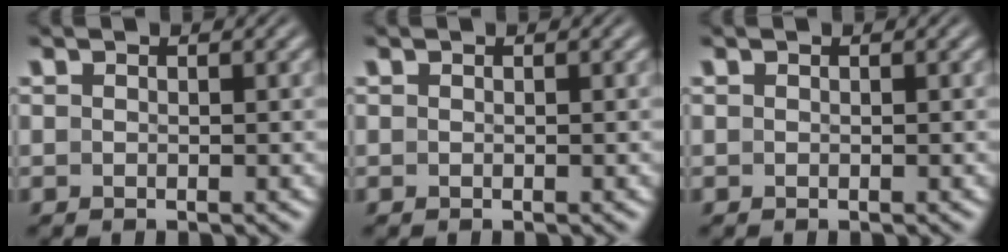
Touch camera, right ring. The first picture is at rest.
{"total": 0.0}
{"total": 0.0}